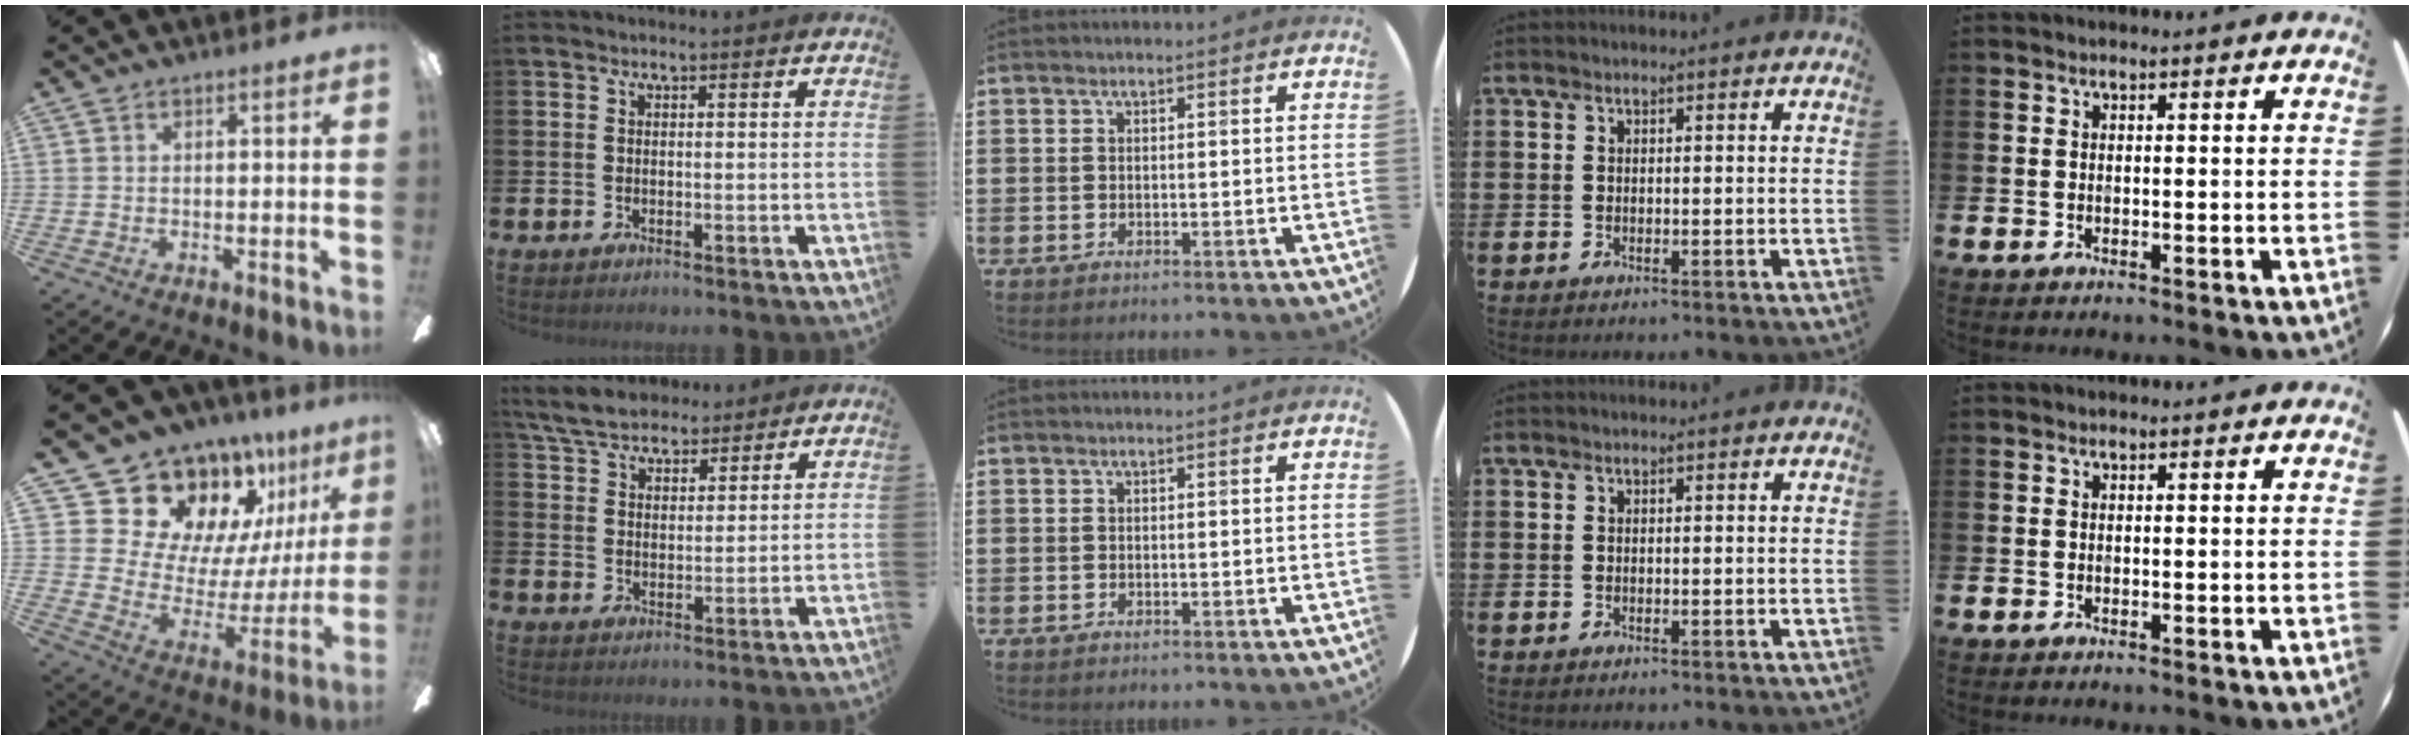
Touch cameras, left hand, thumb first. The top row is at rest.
{"thumb": {"total": 18.5, "force": [15.3, 9.3, 4.6], "torque": [-0.084, -0.139, 0.299]}, "index": {"total": 6.5, "force": [6.1, 1.9, 1.1], "torque": [-0.047, -0.020, 0.114]}}